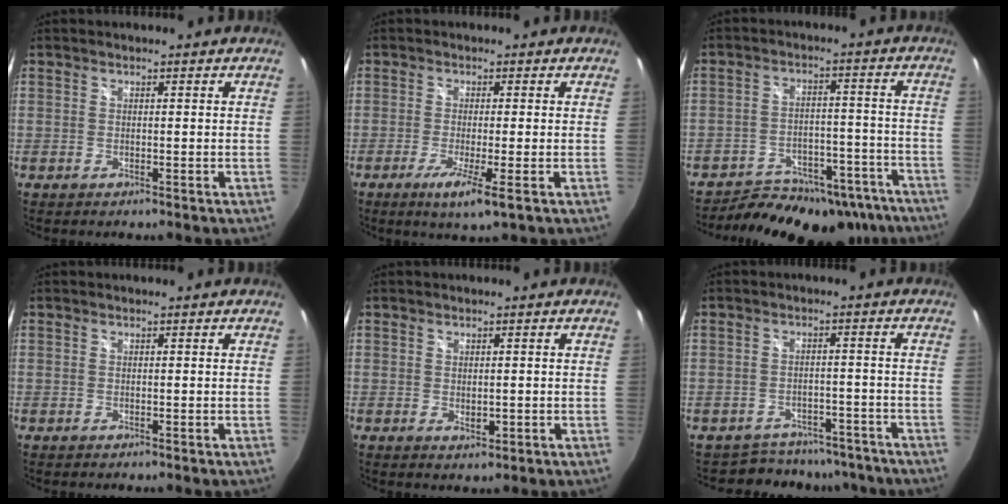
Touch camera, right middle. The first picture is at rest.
{"total": 5.0, "force": [-2.2, -0.3, 4.5], "torque": [-0.094, -0.017, -0.042]}
{"total": 22.1, "force": [-18.0, 9.8, 8.2], "torque": [-0.151, 0.025, -0.220]}
{"total": 0.0}
{"total": 1.9, "force": [-0.2, 1.3, 1.4], "torque": [-0.020, -0.002, -0.001]}
{"total": 10.3, "force": [-8.9, 4.9, 1.6], "torque": [-0.040, 0.011, -0.110]}